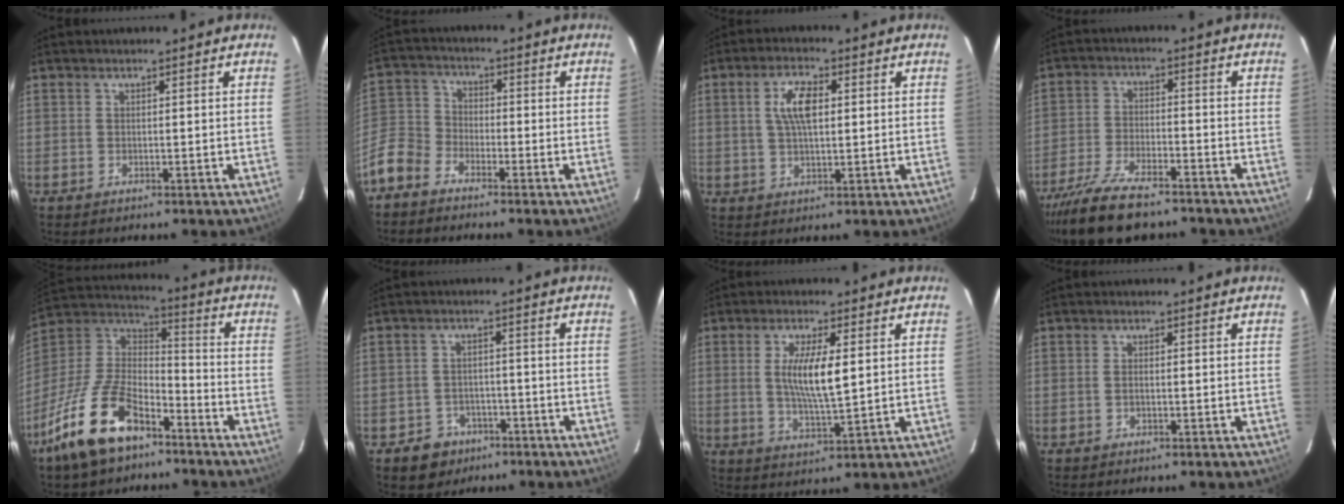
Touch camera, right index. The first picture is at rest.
{"total": 8.1, "force": [-5.5, 5.3, 2.8], "torque": [-0.069, 0.018, -0.127]}
{"total": 6.5, "force": [1.5, 2.8, 5.7], "torque": [-0.109, 0.010, 0.028]}
{"total": 14.1, "force": [-11.6, 4.2, 6.8], "torque": [-0.157, -0.023, -0.205]}
{"total": 19.5, "force": [-12.1, 9.0, 12.4], "torque": [-0.269, -0.008, -0.223]}
{"total": 6.5, "force": [-3.7, 5.2, 1.2], "torque": [-0.041, 0.020, -0.044]}
{"total": 8.4, "force": [1.4, 1.9, 8.0], "torque": [-0.149, -0.005, 0.029]}
{"total": 1.1, "force": [-0.2, 0.6, 1.0], "torque": [-0.019, 0.001, -0.005]}